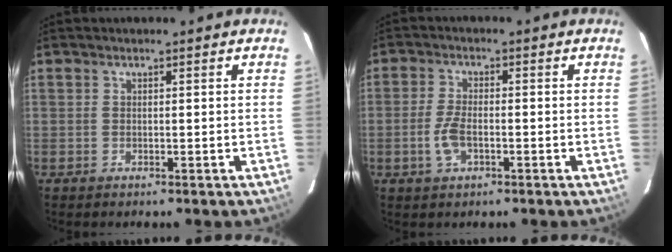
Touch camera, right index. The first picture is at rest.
{"total": 5.0, "force": [-1.6, 2.4, 4.1], "torque": [-0.093, 0.000, -0.031]}